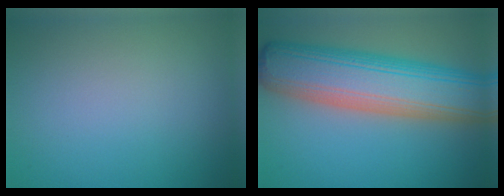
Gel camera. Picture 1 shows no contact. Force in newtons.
{"total": 12.0, "press": 12.0, "slide": 0.5}